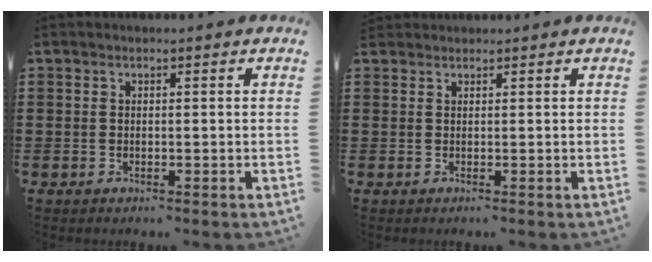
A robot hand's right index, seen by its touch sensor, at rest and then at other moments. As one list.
[{"total": 0.7, "force": [0.7, 0.0, -0.2], "torque": [0.003, 0.002, 0.013]}]